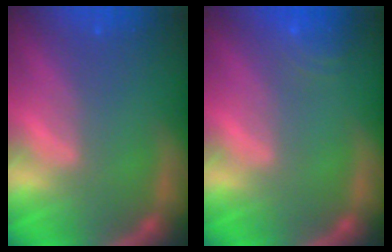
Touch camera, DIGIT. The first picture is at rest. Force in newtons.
{"total": 3.5}